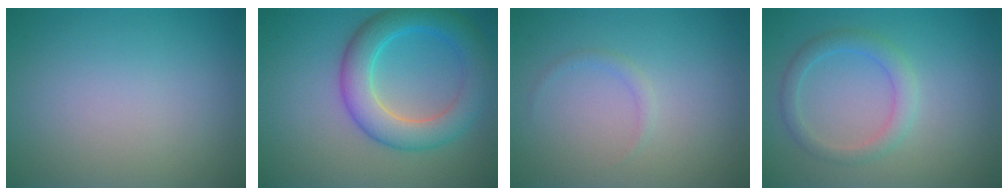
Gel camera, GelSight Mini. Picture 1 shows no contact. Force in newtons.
{"total": 6.0, "press": 6.0, "slide": 0.1}
{"total": 0.8, "press": 0.8, "slide": 0.2}
{"total": 2.3, "press": 2.3, "slide": 0.1}